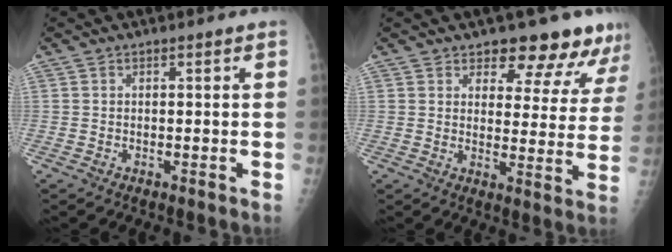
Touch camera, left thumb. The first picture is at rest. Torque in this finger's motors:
{"motor_torque": [0.04, 0.05, 0.43, -0.28, 0.01]}